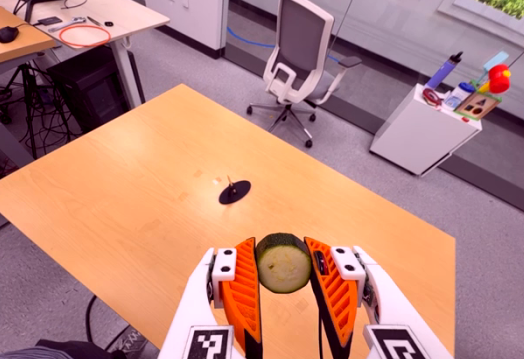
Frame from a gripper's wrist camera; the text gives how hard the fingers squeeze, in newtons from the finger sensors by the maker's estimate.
{"total": 11.3, "left": 12.4, "right": 10.2}